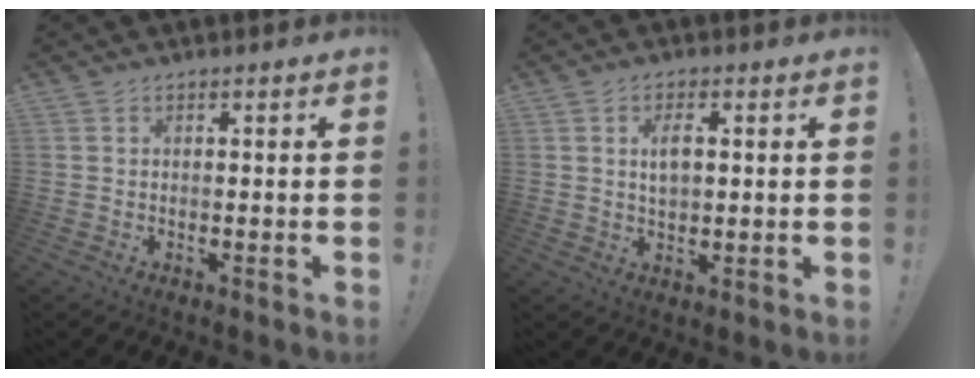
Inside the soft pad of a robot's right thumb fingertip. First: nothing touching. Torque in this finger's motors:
{"motor_torque": [0.28, 0.87, 0.22, -0.06, -0.06]}